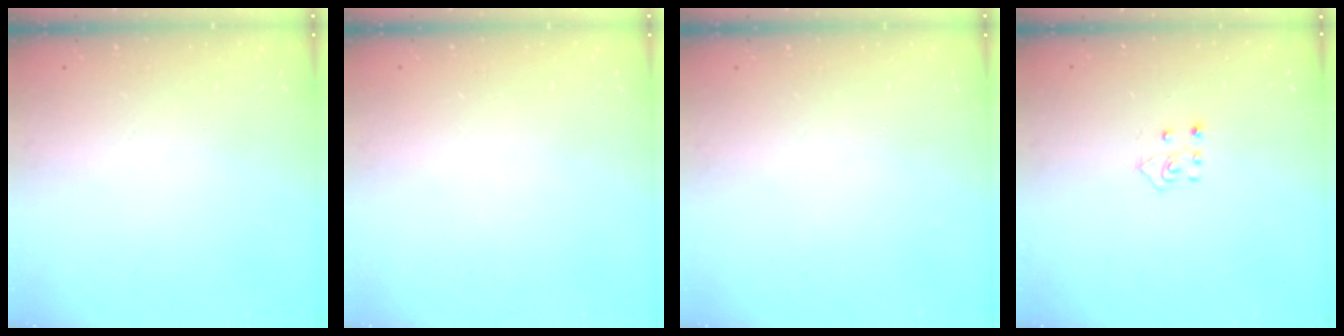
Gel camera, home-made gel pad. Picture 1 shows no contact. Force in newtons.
{"total": 0.0}
{"total": 0.0}
{"total": 4.5, "press": 4.5, "slide": 0.4}